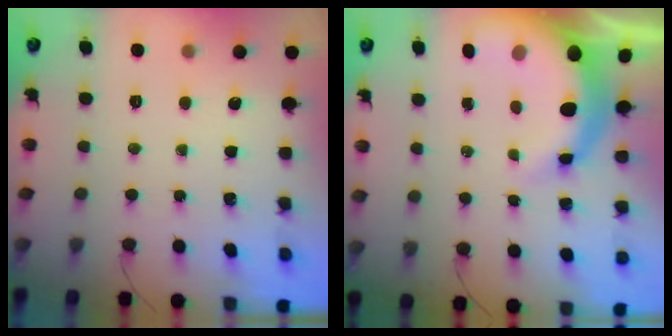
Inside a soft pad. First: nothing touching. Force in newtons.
{"total": 9.4, "press": 9.2, "slide": 2.3}